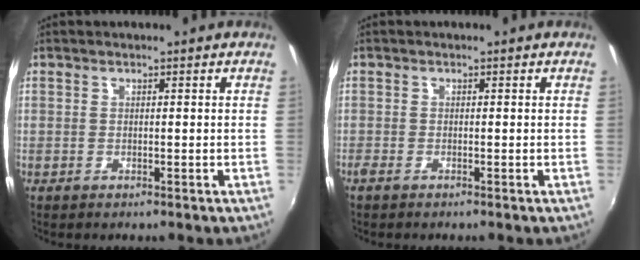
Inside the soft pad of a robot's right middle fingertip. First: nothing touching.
{"total": 0.9, "force": [-0.8, 0.1, 0.5], "torque": [-0.011, -0.004, -0.018]}